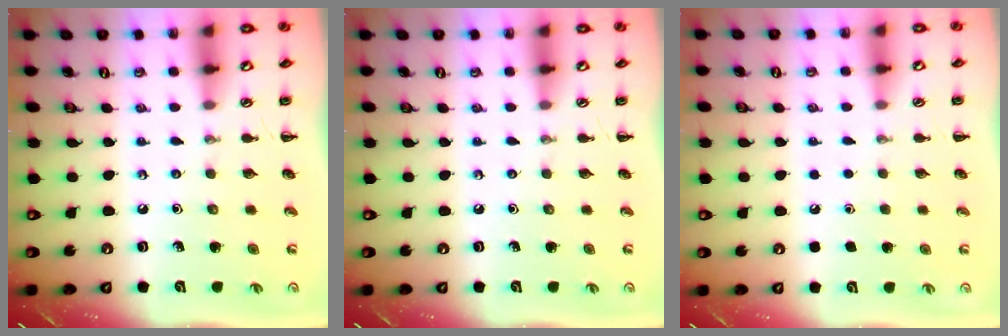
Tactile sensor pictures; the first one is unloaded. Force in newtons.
{"total": 0.0}
{"total": 1.7, "press": 1.7, "slide": 0.1}